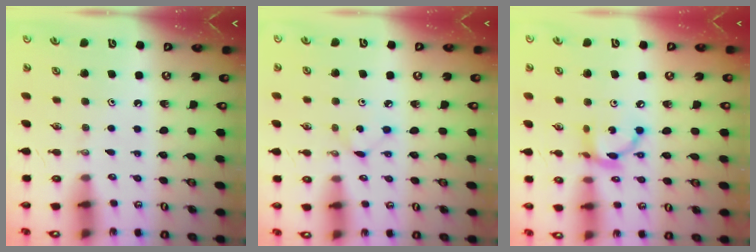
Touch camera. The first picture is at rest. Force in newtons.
{"total": 3.3, "press": 3.3, "slide": 0.5}
{"total": 9.9, "press": 9.9, "slide": 0.6}